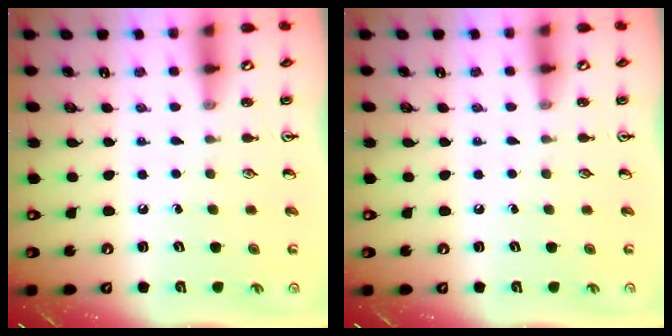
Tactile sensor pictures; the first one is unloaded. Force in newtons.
{"total": 0.0}